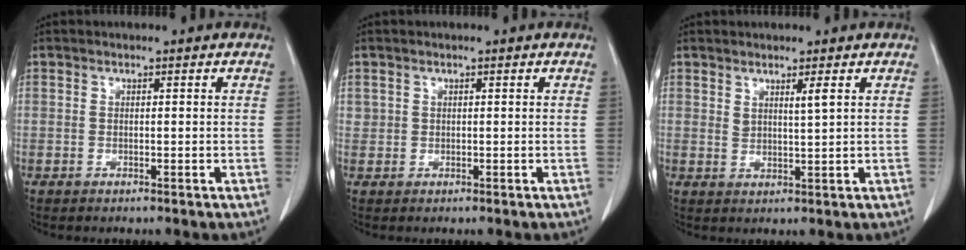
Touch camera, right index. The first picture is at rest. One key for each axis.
{"total": 0.9, "fx": 0.4, "fy": 0.8, "fz": 0.0, "tx": 0.012, "ty": 0.003, "tz": 0.004}
{"total": 2.2, "fx": 1.4, "fy": -0.1, "fz": 1.8, "tx": -0.037, "ty": -0.009, "tz": 0.026}